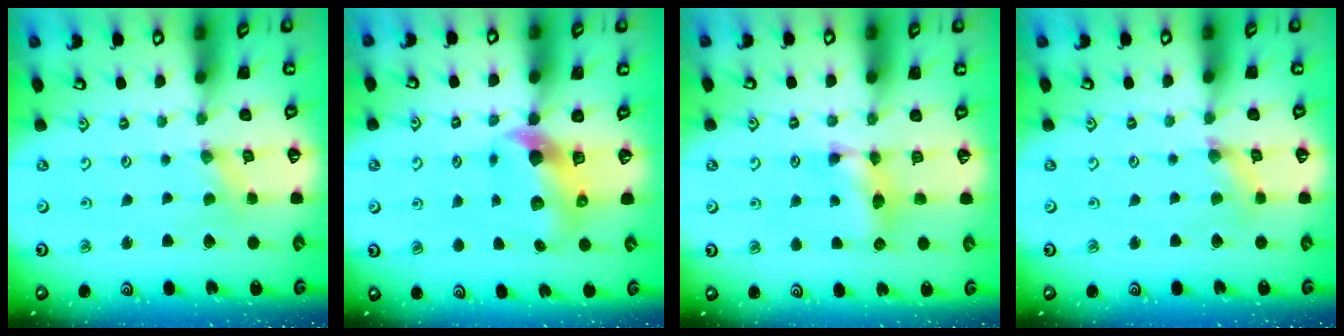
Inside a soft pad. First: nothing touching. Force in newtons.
{"total": 7.6, "press": 7.5, "slide": 1.1}
{"total": 8.9, "press": 8.9, "slide": 0.2}
{"total": 1.7, "press": 1.7, "slide": 0.3}